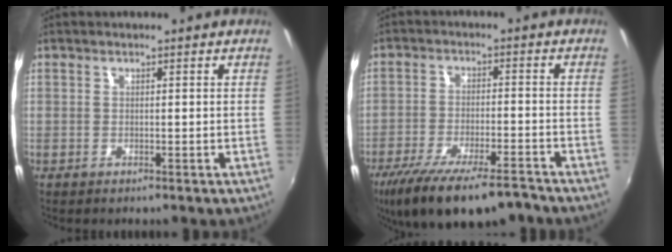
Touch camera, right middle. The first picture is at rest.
{"total": 16.2, "force": [-12.5, 3.9, 9.6], "torque": [-0.194, -0.036, -0.206]}